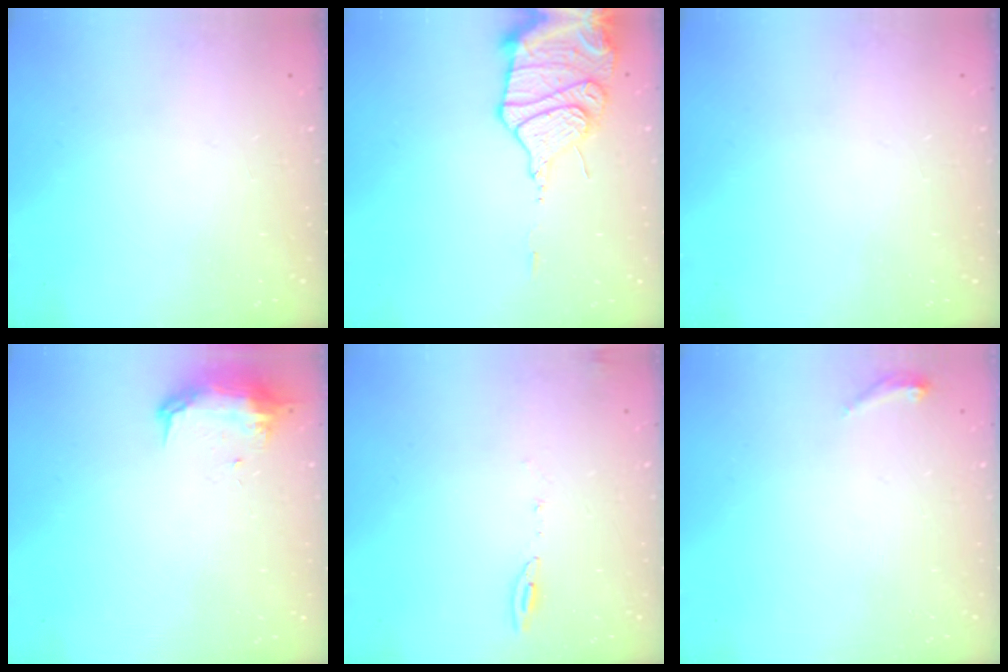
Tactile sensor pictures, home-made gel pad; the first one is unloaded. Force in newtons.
{"total": 16.7, "press": 16.3, "slide": 3.4}
{"total": 0.0}
{"total": 10.1, "press": 10.1, "slide": 0.7}
{"total": 5.5, "press": 5.4, "slide": 1.1}
{"total": 12.0, "press": 4.7, "slide": 11.0}